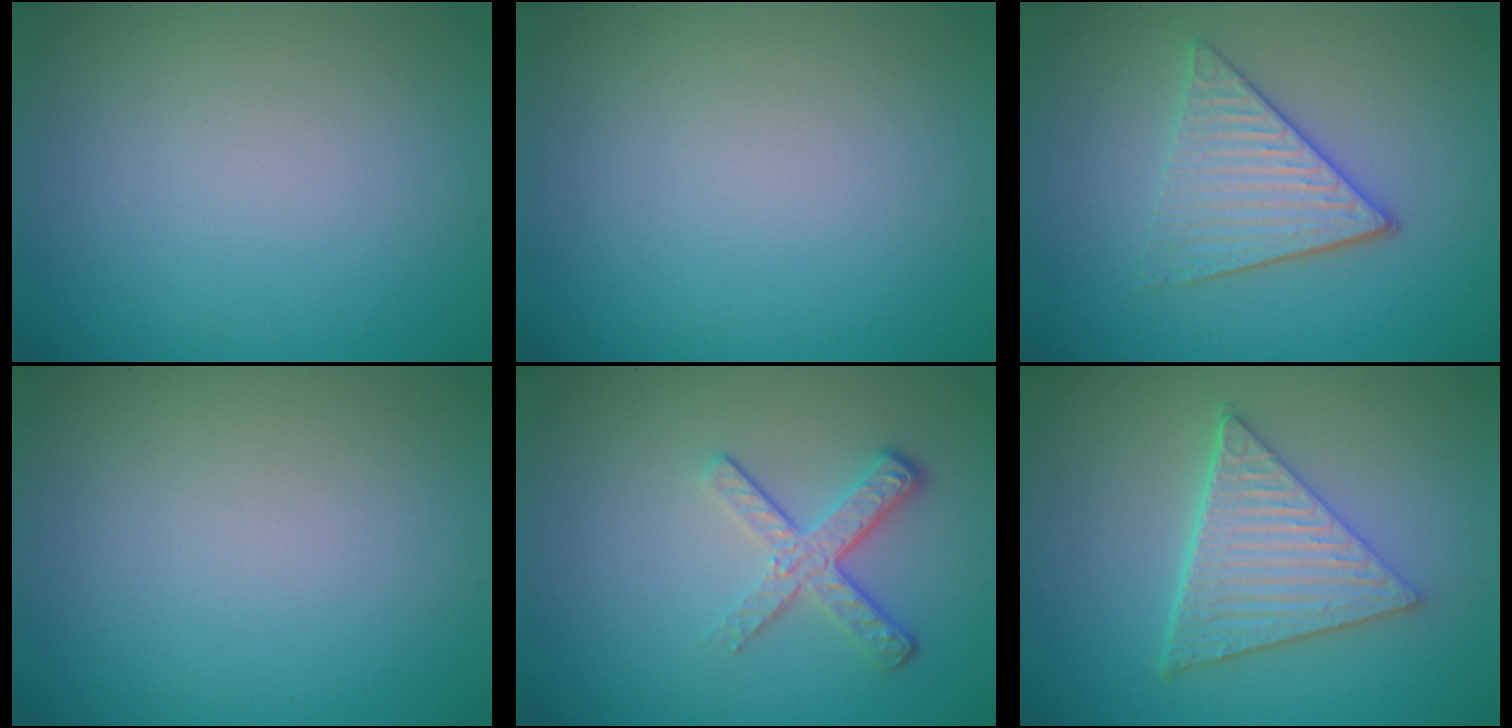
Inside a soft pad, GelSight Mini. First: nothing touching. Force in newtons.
{"total": 0.0}
{"total": 3.8, "press": 3.3, "slide": 2.0}
{"total": 0.0}
{"total": 3.5, "press": 2.6, "slide": 2.4}
{"total": 5.9, "press": 4.4, "slide": 4.0}